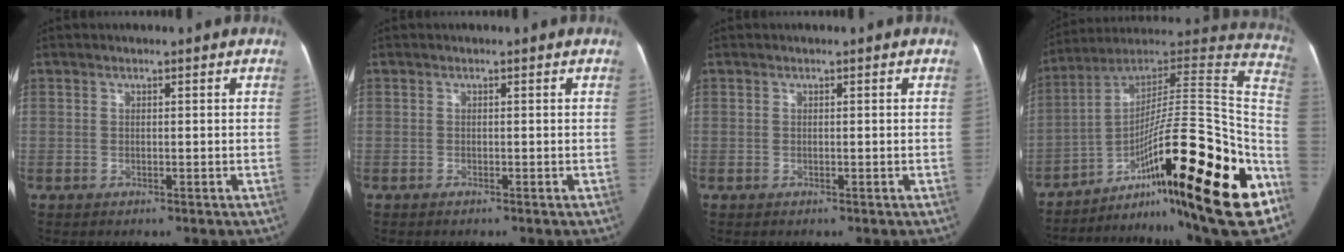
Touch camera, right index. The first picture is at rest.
{"total": 0.0}
{"total": 0.0}
{"total": 31.5, "force": [-14.1, 3.2, 28.0], "torque": [-0.331, 0.023, -0.224]}